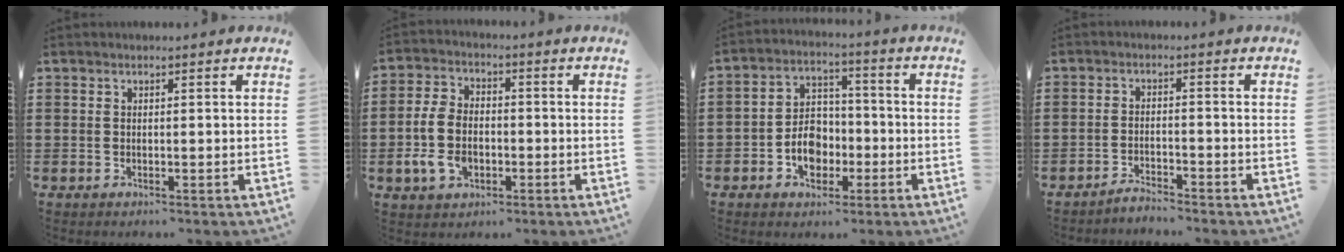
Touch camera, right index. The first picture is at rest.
{"total": 7.2, "force": [-1.7, 4.8, 5.1], "torque": [-0.126, 0.003, -0.039]}
{"total": 6.2, "force": [-2.1, 4.8, 3.4], "torque": [-0.046, 0.002, -0.043]}
{"total": 2.4, "force": [-2.4, 0.0, 0.1], "torque": [-0.008, 0.004, -0.050]}